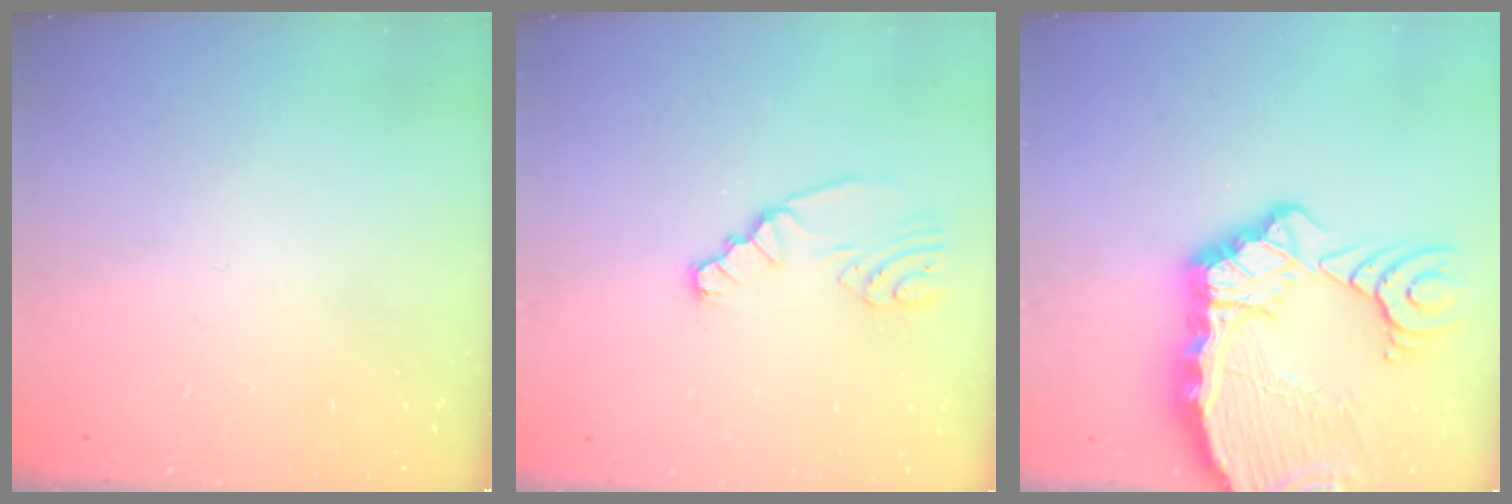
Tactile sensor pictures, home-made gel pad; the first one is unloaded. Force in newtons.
{"total": 2.3, "press": 2.2, "slide": 0.3}
{"total": 15.6, "press": 15.5, "slide": 1.9}